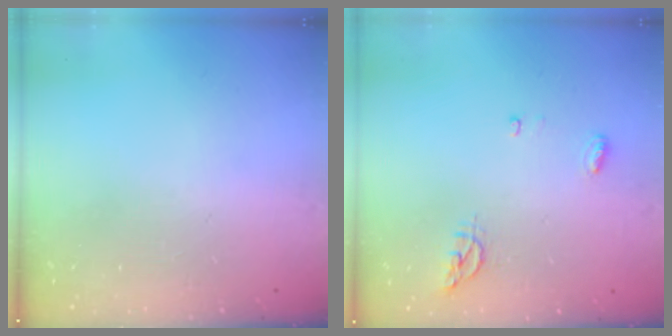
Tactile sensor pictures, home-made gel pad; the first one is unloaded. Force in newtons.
{"total": 4.9, "press": 4.9, "slide": 0.6}